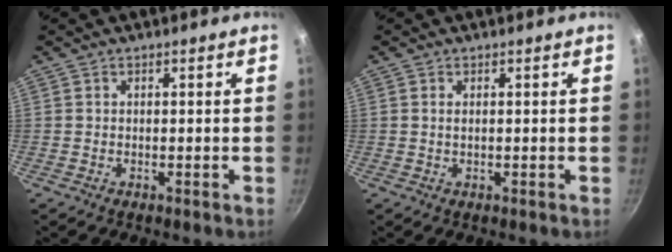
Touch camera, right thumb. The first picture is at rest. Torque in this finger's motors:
{"motor_torque": [-0.54, 0.04, 0.13, 0.35, 0.00]}